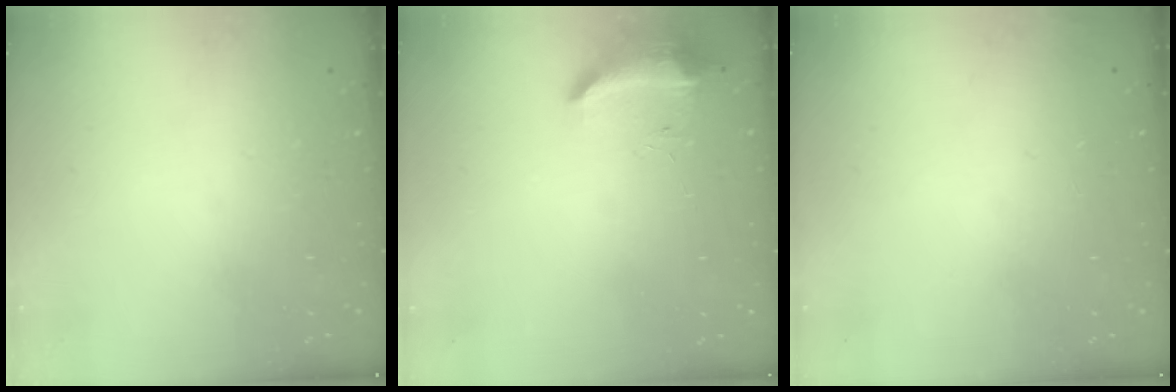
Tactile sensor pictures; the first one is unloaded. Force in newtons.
{"total": 8.3, "press": 8.3, "slide": 0.4}
{"total": 2.2, "press": 2.1, "slide": 0.8}